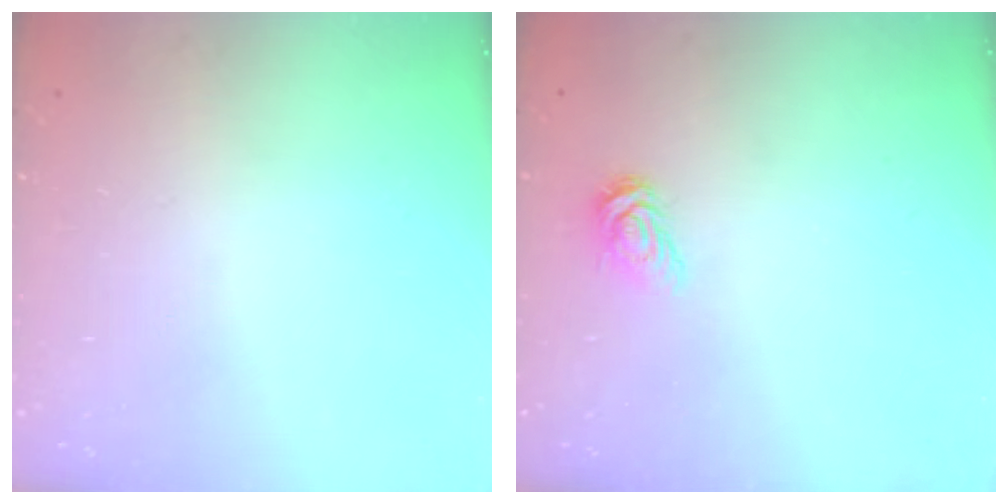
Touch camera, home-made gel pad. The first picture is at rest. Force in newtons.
{"total": 4.7, "press": 4.6, "slide": 0.6}